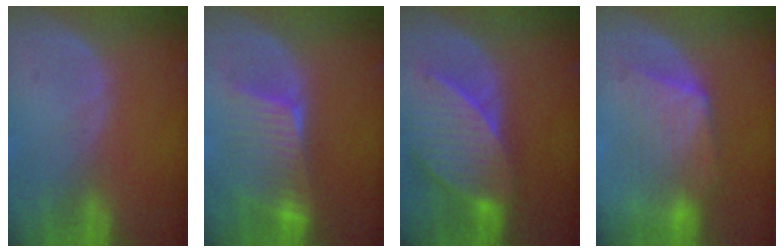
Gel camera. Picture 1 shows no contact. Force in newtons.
{"total": 6.6, "press": 6.6, "slide": 0.6}
{"total": 8.9, "press": 8.7, "slide": 2.0}
{"total": 7.4, "press": 7.4, "slide": 0.4}